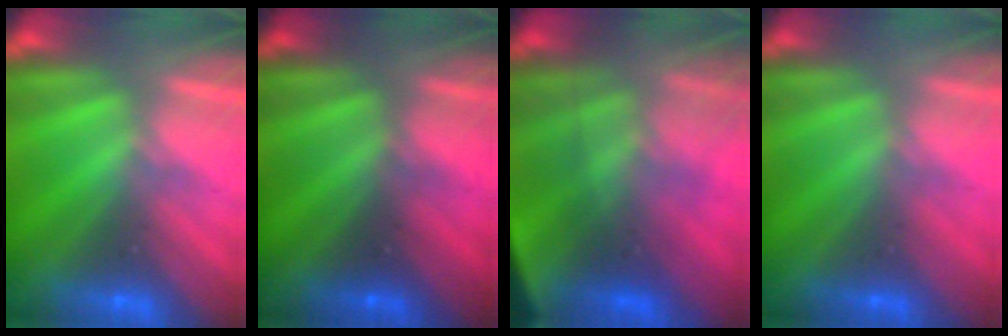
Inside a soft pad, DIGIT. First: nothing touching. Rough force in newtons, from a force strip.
{"total": 2.4}
{"total": 4.9}
{"total": 2.4}